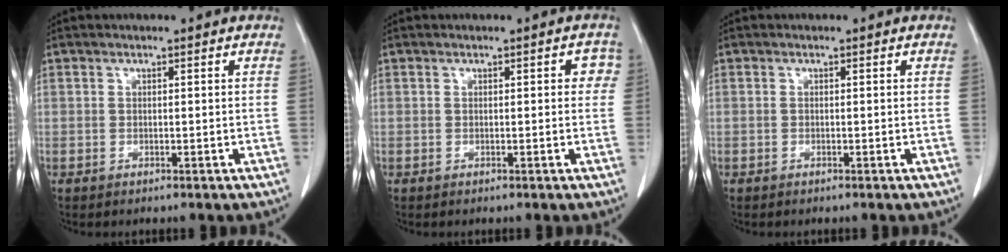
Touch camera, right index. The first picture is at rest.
{"total": 2.1, "force": [0.4, 1.1, 1.7], "torque": [-0.008, 0.011, -0.001]}
{"total": 0.0}